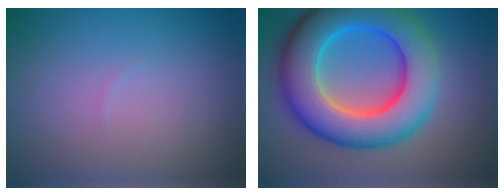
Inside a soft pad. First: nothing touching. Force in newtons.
{"total": 11.8, "press": 11.8, "slide": 0.2}